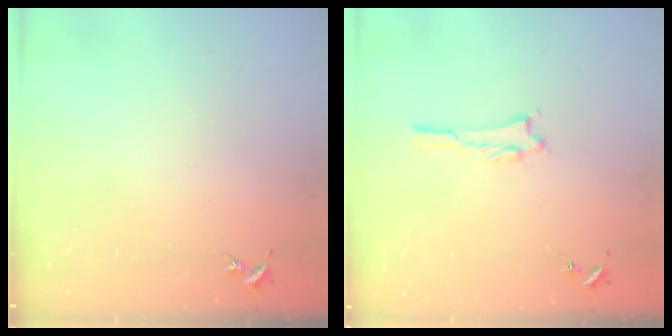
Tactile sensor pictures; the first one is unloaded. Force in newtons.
{"total": 1.0, "press": 1.0, "slide": 0.2}